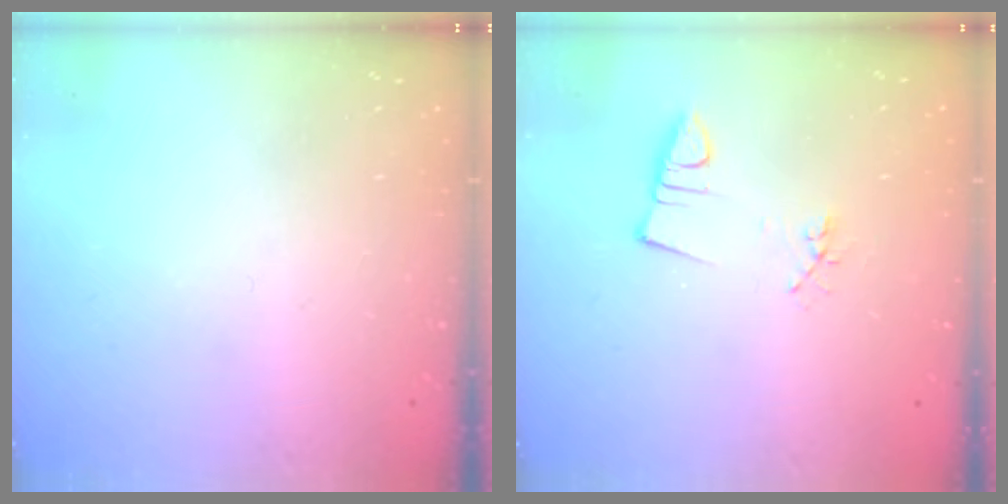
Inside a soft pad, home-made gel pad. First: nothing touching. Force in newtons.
{"total": 2.9, "press": 1.5, "slide": 2.5}